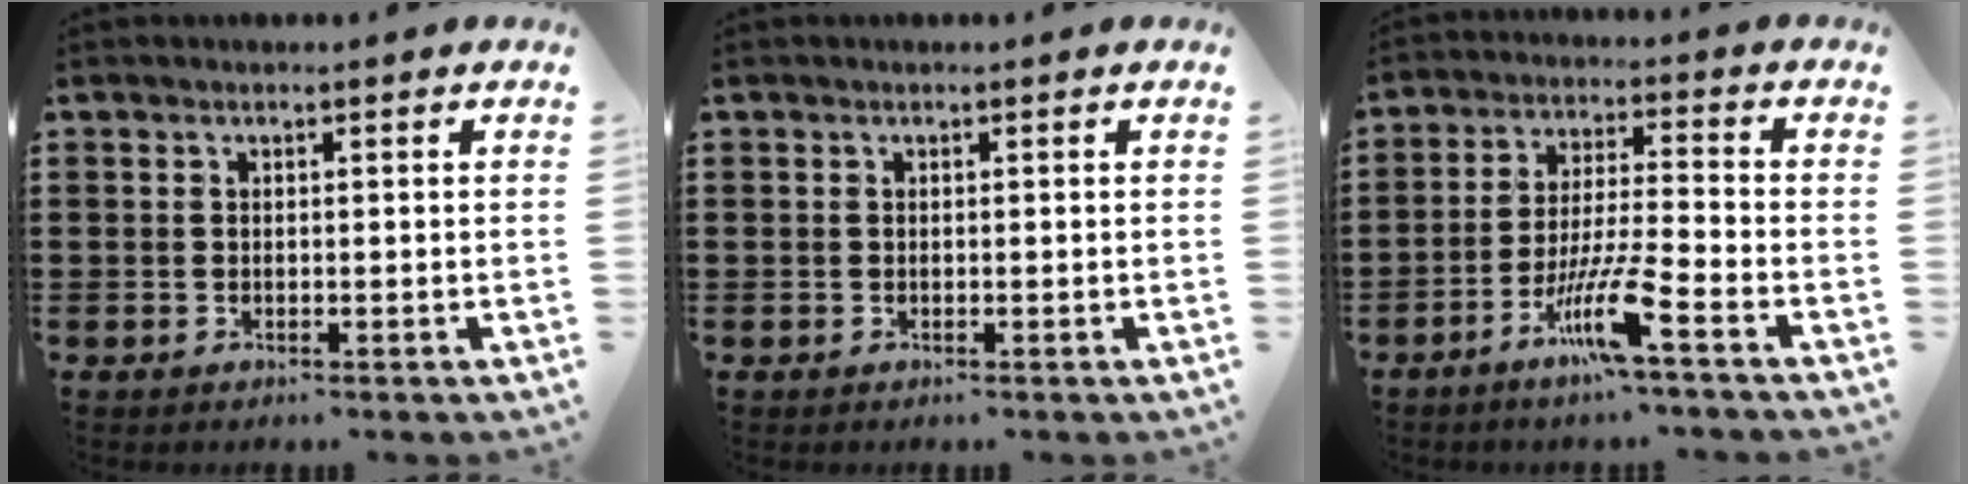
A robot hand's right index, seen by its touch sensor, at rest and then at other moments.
{"total": 0.0}
{"total": 8.9, "force": [-5.4, 0.3, 7.1], "torque": [-0.147, -0.007, -0.104]}